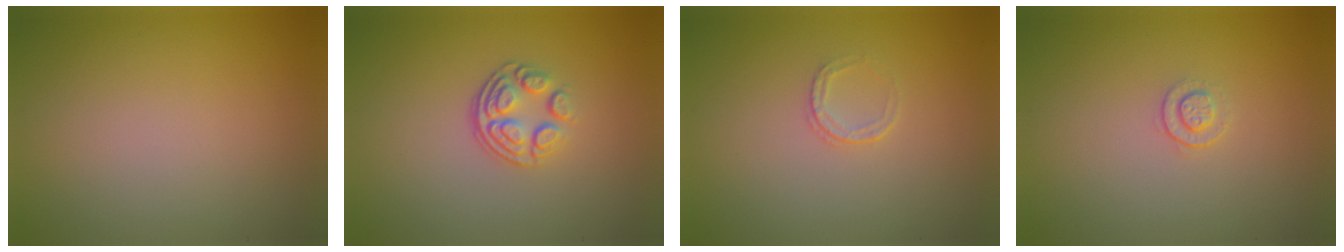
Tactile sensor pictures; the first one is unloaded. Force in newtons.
{"total": 3.6, "press": 2.5, "slide": 2.6}
{"total": 1.0, "press": 0.7, "slide": 0.7}
{"total": 1.1, "press": 0.7, "slide": 0.9}